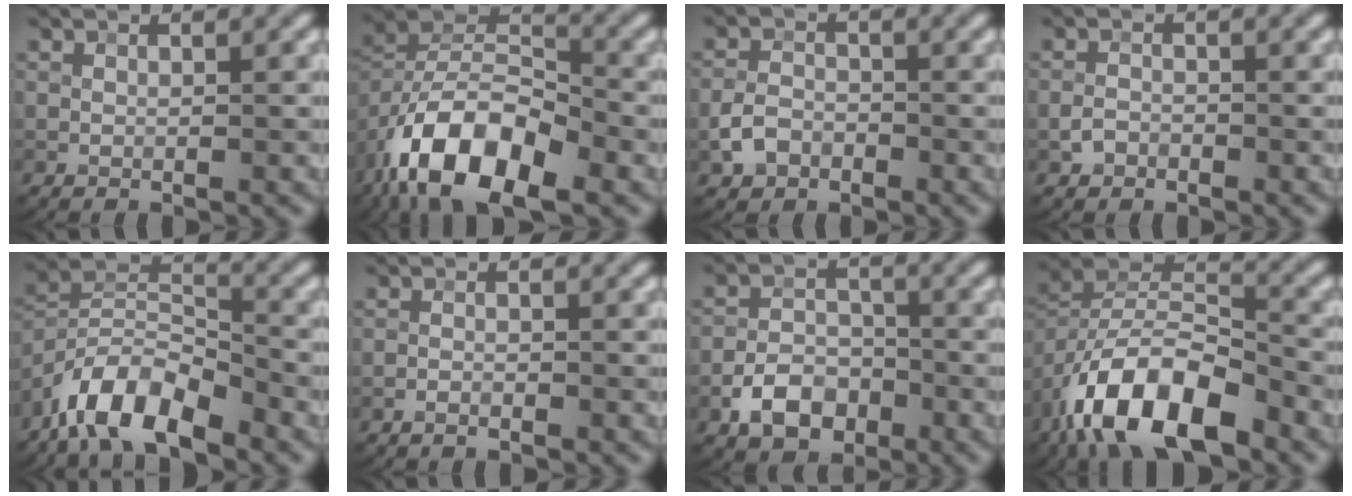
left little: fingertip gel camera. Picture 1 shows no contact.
{"total": 12.0, "force": [-6.9, 5.4, 8.2], "torque": [-0.147, 0.008, -0.137]}
{"total": 2.5, "force": [-1.6, 1.6, 0.9], "torque": [-0.012, 0.004, -0.035]}
{"total": 1.2, "force": [-1.0, 0.6, 0.2], "torque": [0.002, 0.003, -0.022]}
{"total": 7.9, "force": [-6.0, 2.4, 4.6], "torque": [-0.075, 0.010, -0.120]}
{"total": 1.1, "force": [-0.9, 0.2, 0.4], "torque": [-0.002, 0.001, -0.014]}
{"total": 4.4, "force": [-2.6, 2.8, 2.2], "torque": [-0.037, 0.002, -0.049]}
{"total": 11.6, "force": [-7.0, 4.8, 7.9], "torque": [-0.142, 0.009, -0.138]}